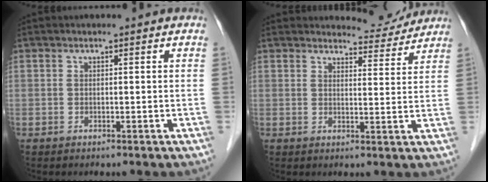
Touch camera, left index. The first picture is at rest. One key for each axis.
{"total": 5.0, "fx": 4.9, "fy": 0.9, "fz": -0.4, "tx": 0.003, "ty": -0.010, "tz": 0.056}